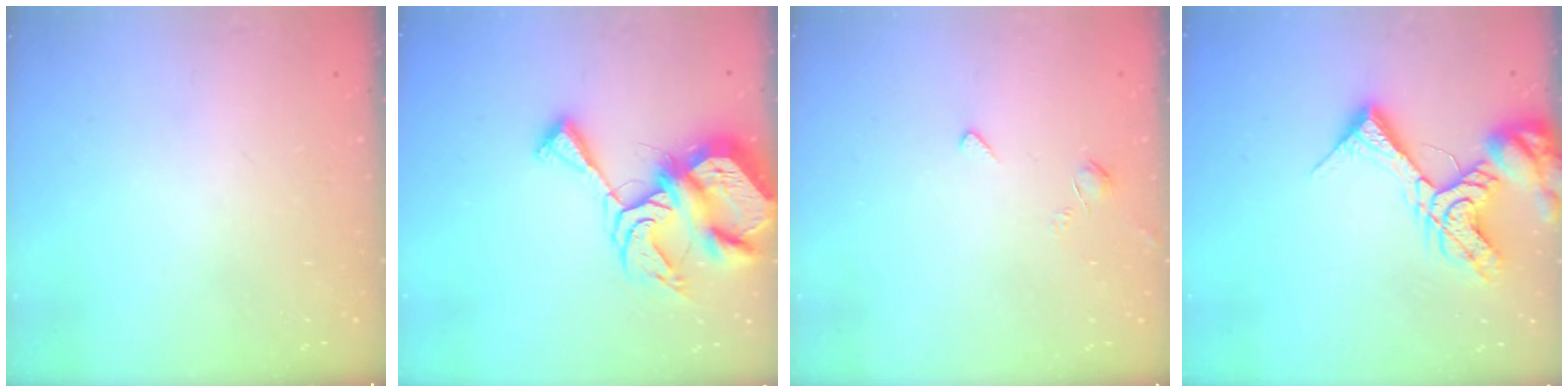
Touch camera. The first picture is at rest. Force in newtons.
{"total": 14.2, "press": 14.1, "slide": 1.6}
{"total": 2.0, "press": 2.0, "slide": 0.5}
{"total": 15.1, "press": 15.0, "slide": 1.7}